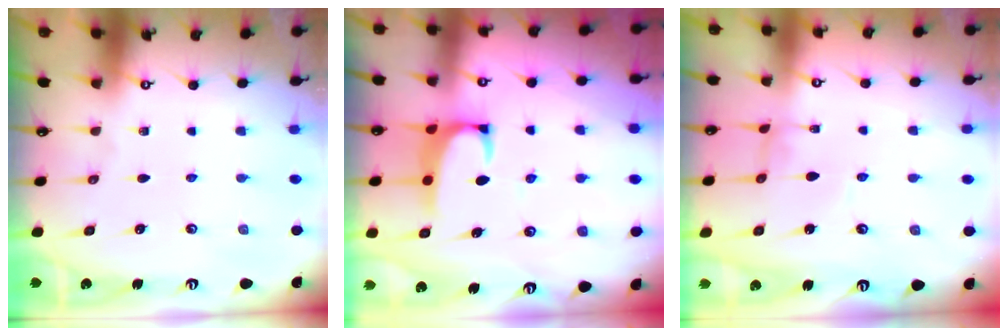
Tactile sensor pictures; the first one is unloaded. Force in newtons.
{"total": 1.9, "press": 1.8, "slide": 0.7}
{"total": 0.7, "press": 0.7, "slide": 0.1}